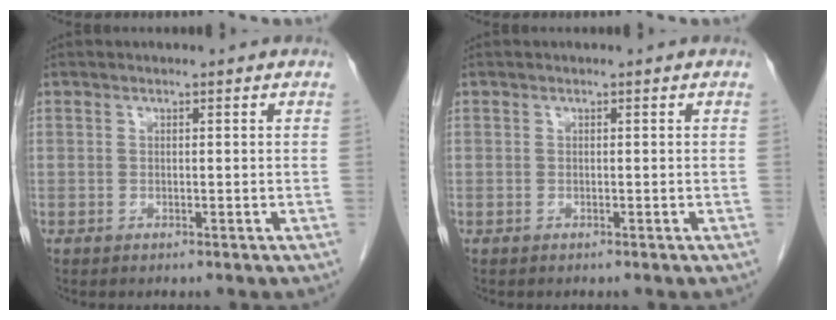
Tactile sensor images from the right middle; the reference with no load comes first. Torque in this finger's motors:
{"motor_torque": [-0.19, 0.21, -0.04, -0.01]}